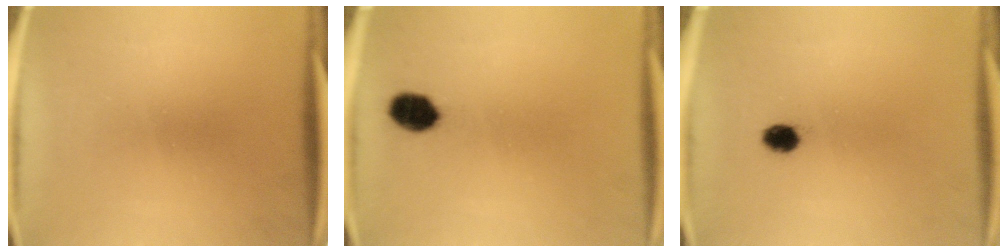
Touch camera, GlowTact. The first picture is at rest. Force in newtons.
{"total": 5.6}
{"total": 2.9}